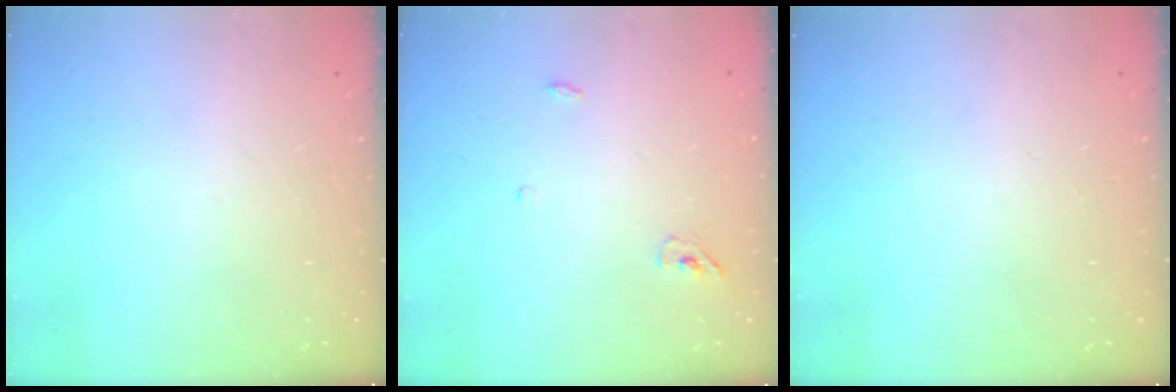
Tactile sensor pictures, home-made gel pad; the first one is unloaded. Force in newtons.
{"total": 3.7, "press": 3.5, "slide": 1.1}
{"total": 0.0}